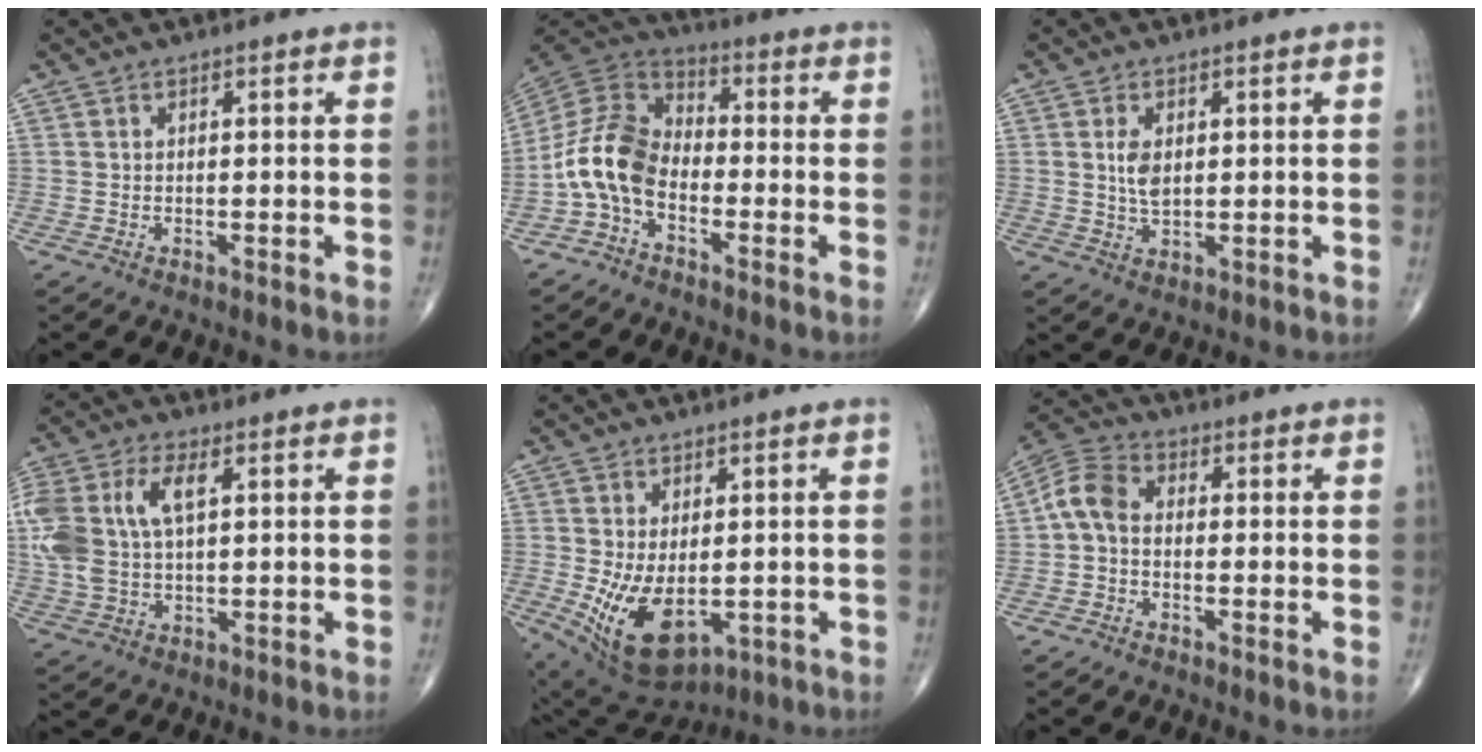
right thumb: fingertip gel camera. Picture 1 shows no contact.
{"total": 11.0, "force": [-3.7, 7.0, 7.5], "torque": [-0.146, 0.052, -0.089]}
{"total": 4.1, "force": [0.8, 2.3, 3.3], "torque": [-0.061, -0.008, 0.020]}
{"total": 14.7, "force": [3.3, 8.1, 11.8], "torque": [-0.284, 0.013, 0.065]}
{"total": 12.0, "force": [-1.9, 6.7, 9.7], "torque": [-0.167, -0.014, -0.004]}
{"total": 6.1, "force": [-0.6, 4.1, 4.5], "torque": [-0.087, 0.021, -0.027]}